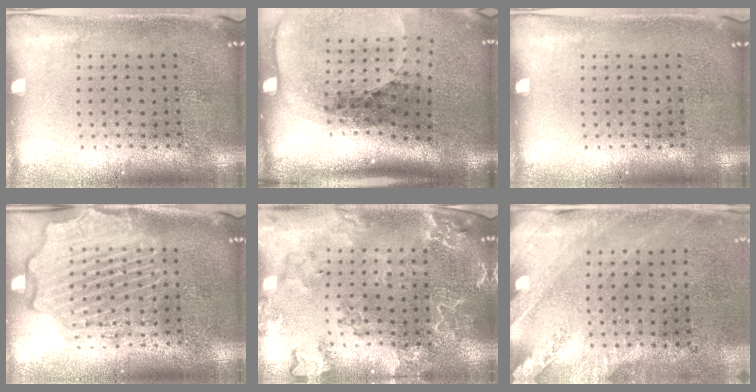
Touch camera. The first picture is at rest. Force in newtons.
{"total": 2.6, "press": 1.8, "slide": 1.8}
{"total": 0.0}
{"total": 4.4, "press": 4.3, "slide": 0.5}
{"total": 2.7, "press": 2.5, "slide": 1.0}
{"total": 2.4, "press": 2.1, "slide": 1.3}